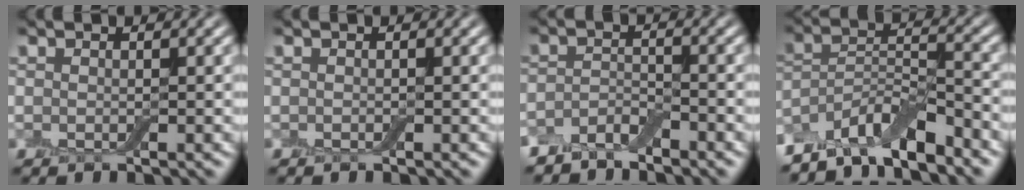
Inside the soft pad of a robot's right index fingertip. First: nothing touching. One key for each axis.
{"total": 0.0}
{"total": 2.4, "fx": -2.2, "fy": 0.7, "fz": 0.8, "tx": -0.020, "ty": 0.006, "tz": -0.049}
{"total": 6.7, "fx": -5.6, "fy": 1.9, "fz": 3.1, "tx": -0.051, "ty": 0.005, "tz": -0.108}